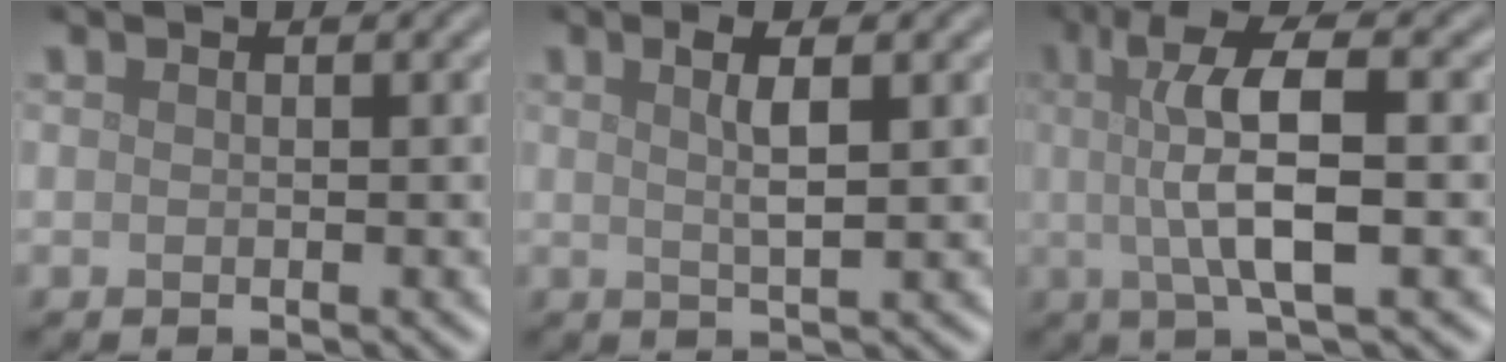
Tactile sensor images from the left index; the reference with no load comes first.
{"total": 2.9, "force": [0.9, 0.6, 2.6], "torque": [-0.044, 0.003, 0.015]}
{"total": 7.8, "force": [0.5, 2.2, 7.5], "torque": [-0.126, 0.007, 0.006]}